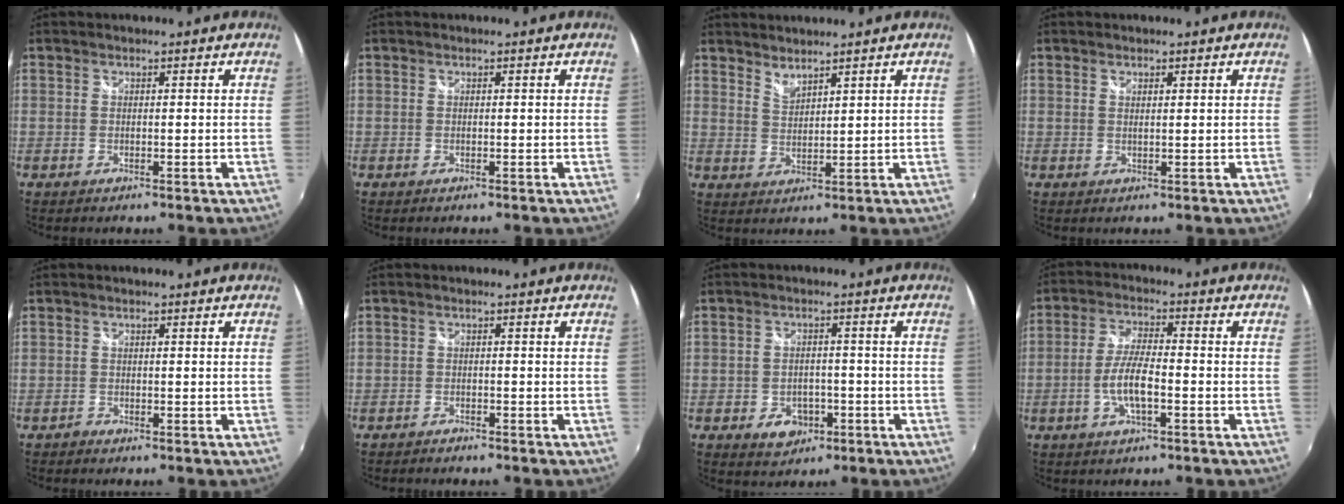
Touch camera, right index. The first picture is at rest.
{"total": 0.0}
{"total": 2.9, "force": [2.8, 0.2, 0.7], "torque": [-0.010, -0.002, 0.050]}
{"total": 0.9, "force": [0.7, 0.0, 0.5], "torque": [-0.009, 0.000, 0.011]}
{"total": 0.7, "force": [-0.5, 0.2, -0.3], "torque": [0.004, 0.000, -0.012]}
{"total": 1.5, "force": [-1.4, 0.3, 0.1], "torque": [-0.011, -0.005, -0.027]}
{"total": 5.6, "force": [-2.4, 4.4, 2.6], "torque": [-0.059, 0.003, -0.026]}
{"total": 7.0, "force": [-2.3, 1.8, 6.4], "torque": [-0.130, 0.001, -0.044]}